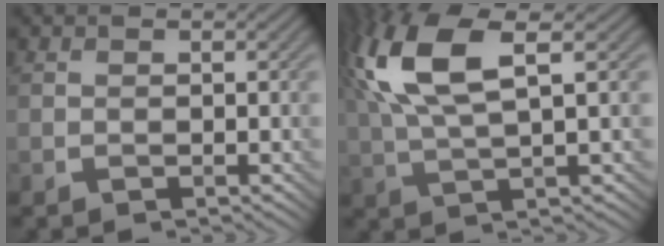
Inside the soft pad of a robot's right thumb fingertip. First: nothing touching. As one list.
[{"total": 11.4, "force": [3.8, 3.7, 10.1], "torque": [-0.242, 0.023, 0.075]}]